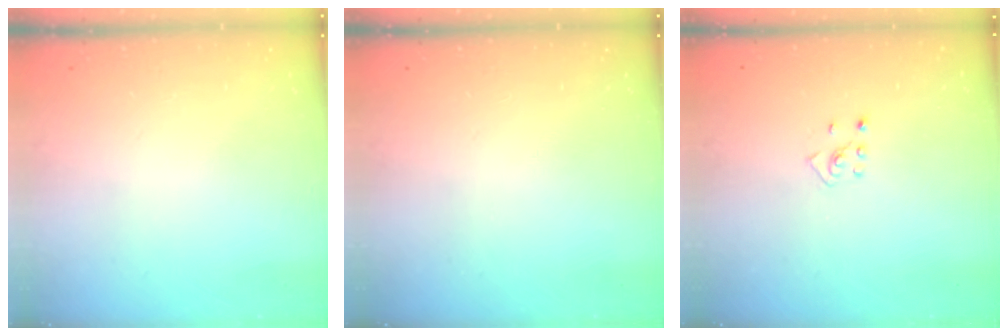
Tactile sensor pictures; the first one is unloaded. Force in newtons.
{"total": 0.0}
{"total": 2.7, "press": 2.6, "slide": 0.9}